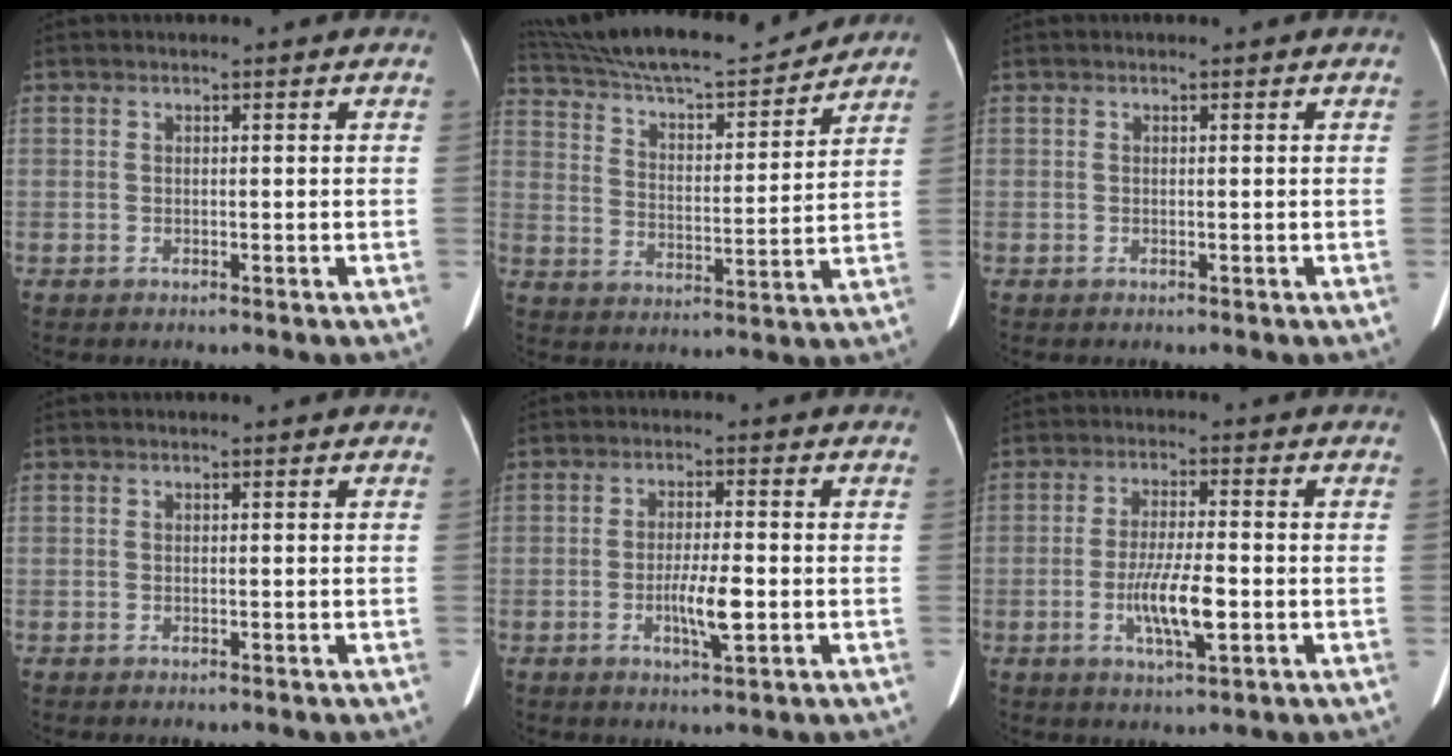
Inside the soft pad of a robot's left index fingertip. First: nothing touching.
{"total": 21.5, "force": [19.7, 3.2, 8.2], "torque": [-0.153, 0.010, 0.299]}
{"total": 0.0}
{"total": 0.0}
{"total": 5.1, "force": [-1.4, 0.7, 4.8], "torque": [-0.090, -0.008, -0.026]}
{"total": 7.2, "force": [-2.0, 1.1, 6.9], "torque": [-0.130, -0.010, -0.038]}